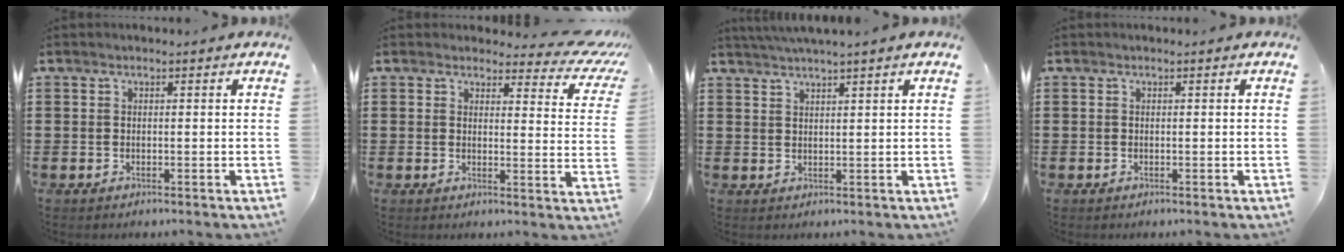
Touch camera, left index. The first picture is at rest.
{"total": 4.1, "force": [3.4, 1.4, 1.8], "torque": [-0.028, -0.022, 0.054]}
{"total": 2.5, "force": [2.2, -0.7, 0.8], "torque": [-0.020, -0.002, 0.042]}
{"total": 0.0}